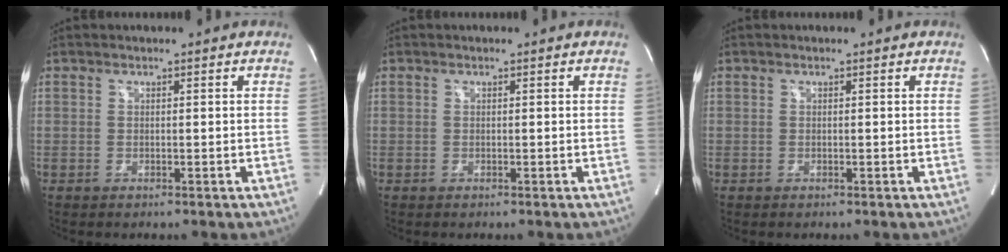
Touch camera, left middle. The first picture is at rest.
{"total": 0.0}
{"total": 0.0}